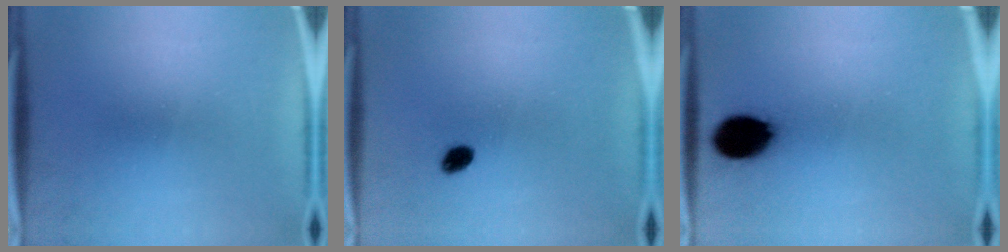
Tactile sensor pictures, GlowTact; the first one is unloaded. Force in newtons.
{"total": 2.4}
{"total": 11.2}